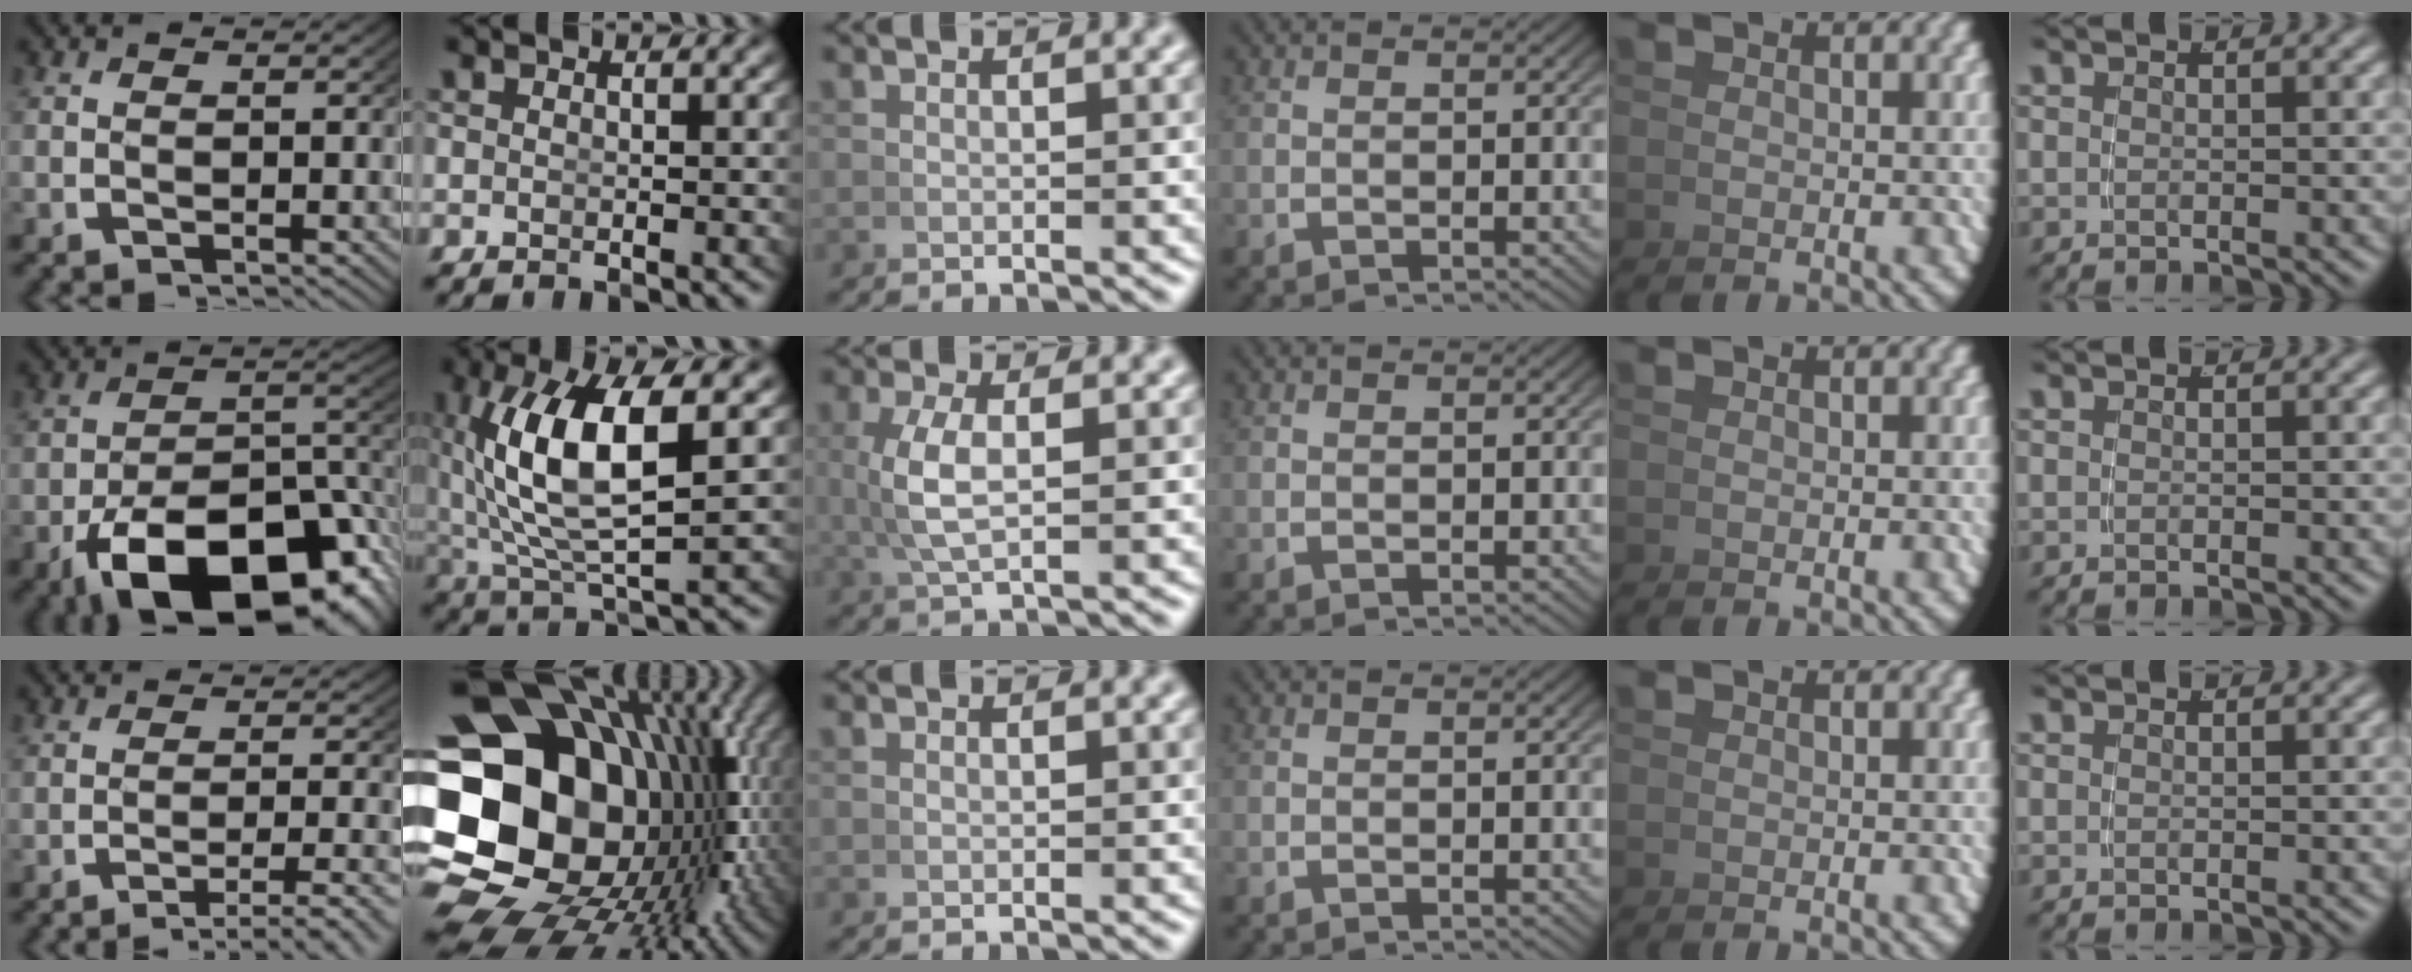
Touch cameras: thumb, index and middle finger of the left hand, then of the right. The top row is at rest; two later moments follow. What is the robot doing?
{"motion": "lift_and_place", "object": "bowl"}